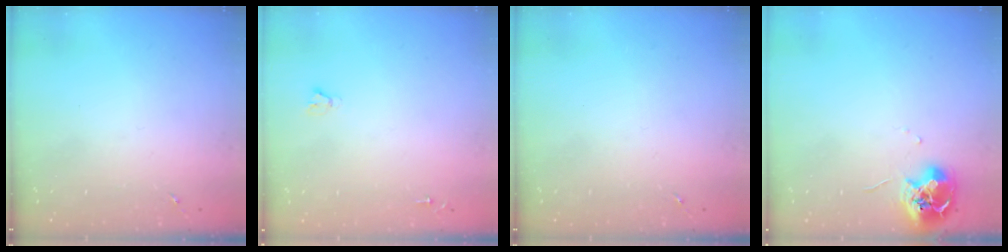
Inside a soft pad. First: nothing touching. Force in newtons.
{"total": 1.8, "press": 1.8, "slide": 0.1}
{"total": 0.0}
{"total": 9.6, "press": 9.5, "slide": 0.6}